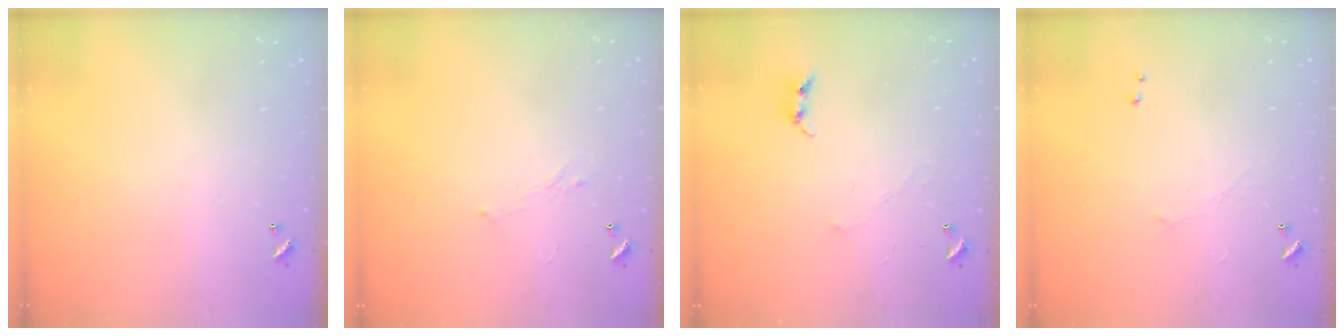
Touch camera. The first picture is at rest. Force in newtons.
{"total": 0.8, "press": 0.6, "slide": 0.6}
{"total": 2.4, "press": 2.3, "slide": 0.4}
{"total": 0.7, "press": 0.1, "slide": 0.7}